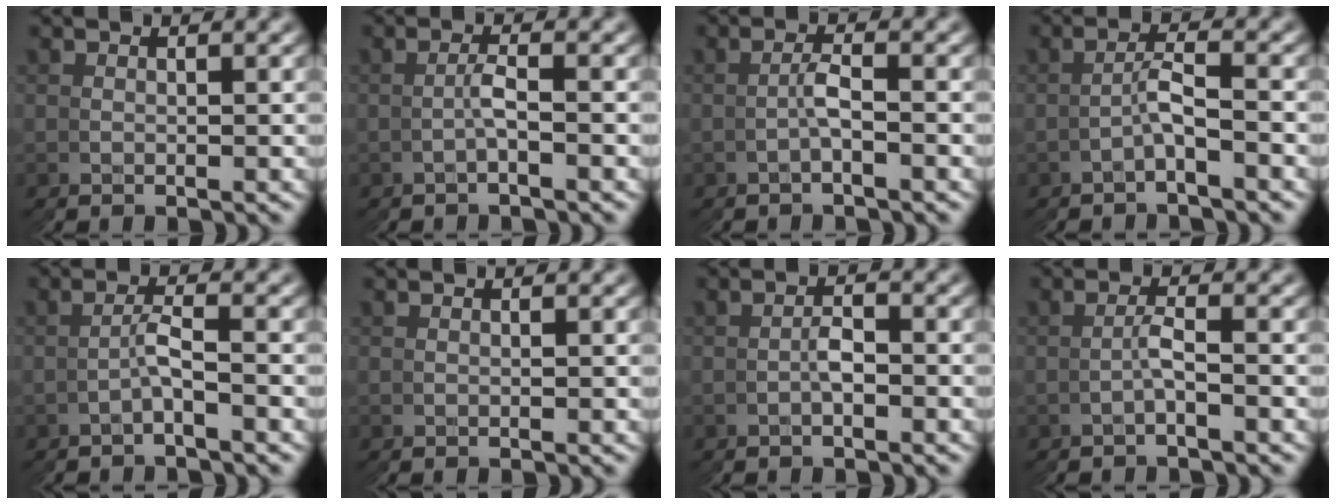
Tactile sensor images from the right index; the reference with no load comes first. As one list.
[{"total": 1.2, "force": [-0.8, -0.8, 0.2], "torque": [0.002, 0.008, -0.019]}, {"total": 1.2, "force": [-1.0, -0.5, 0.2], "torque": [0.004, 0.008, -0.022]}, {"total": 1.7, "force": [-1.5, -0.8, 0.0], "torque": [0.005, 0.015, -0.032]}, {"total": 1.7, "force": [-1.3, -1.0, -0.2], "torque": [0.008, 0.014, -0.029]}, {"total": 0.0}, {"total": 1.1, "force": [-1.0, 0.3, 0.3], "torque": [0.000, -0.001, -0.018]}, {"total": 1.4, "force": [-1.1, -0.9, 0.0], "torque": [0.005, 0.009, -0.023]}]